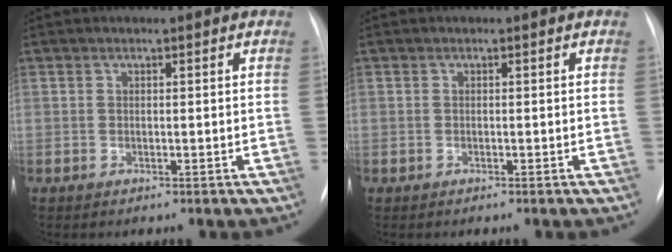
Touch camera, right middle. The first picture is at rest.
{"total": 0.0}